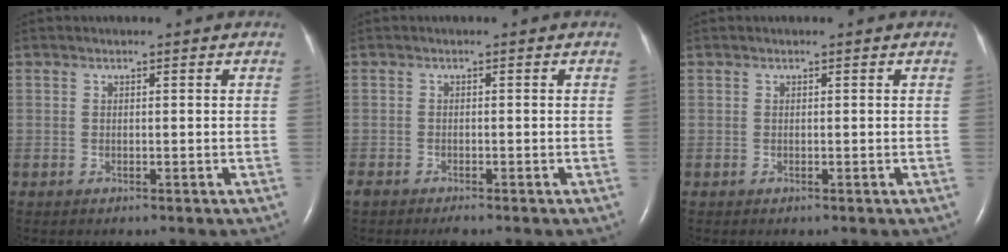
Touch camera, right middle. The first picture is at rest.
{"total": 2.6, "force": [-2.1, 0.6, 1.3], "torque": [-0.026, -0.010, -0.032]}
{"total": 0.0}